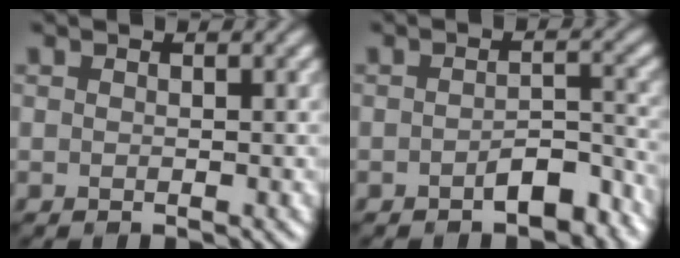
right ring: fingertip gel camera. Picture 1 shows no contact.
{"total": 3.3, "force": [-2.0, 1.4, 2.2], "torque": [-0.032, 0.010, -0.031]}